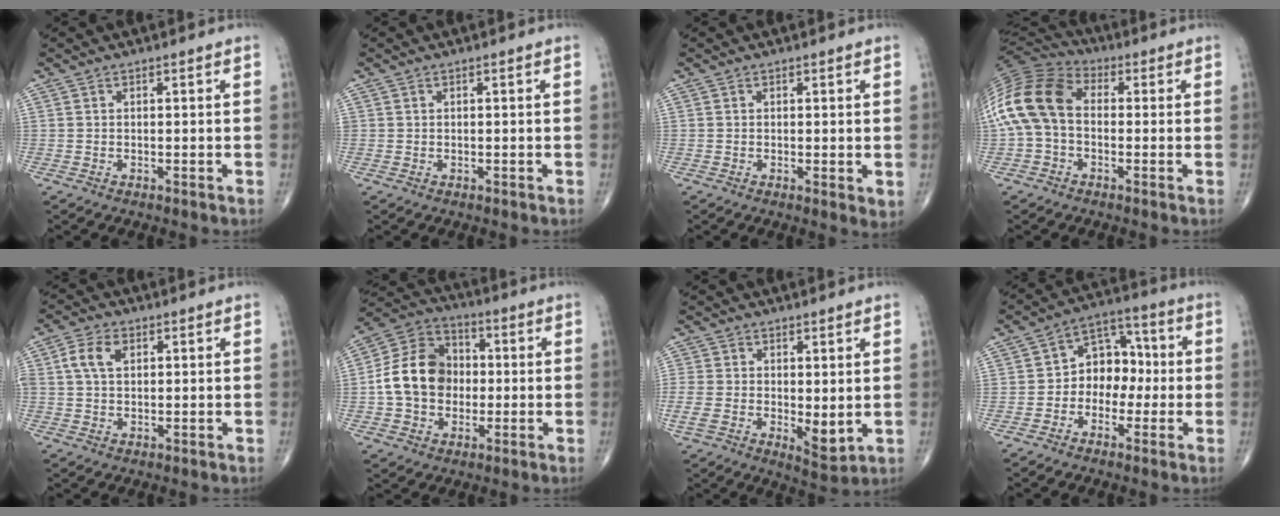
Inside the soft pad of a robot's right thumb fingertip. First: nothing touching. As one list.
[{"total": 0.0}, {"total": 2.4, "force": [0.1, 0.7, 2.2], "torque": [-0.037, -0.011, 0.000]}, {"total": 16.1, "force": [-0.1, 11.1, 11.7], "torque": [-0.249, 0.035, -0.012]}, {"total": 5.1, "force": [1.5, 3.3, 3.7], "torque": [-0.075, 0.009, 0.026]}, {"total": 13.8, "force": [-0.5, 11.2, 8.1], "torque": [-0.122, 0.031, -0.017]}, {"total": 9.5, "force": [-0.4, 4.9, 8.1], "torque": [-0.152, -0.015, 0.000]}, {"total": 9.3, "force": [-1.0, 7.1, 5.9], "torque": [-0.049, 0.042, -0.032]}]